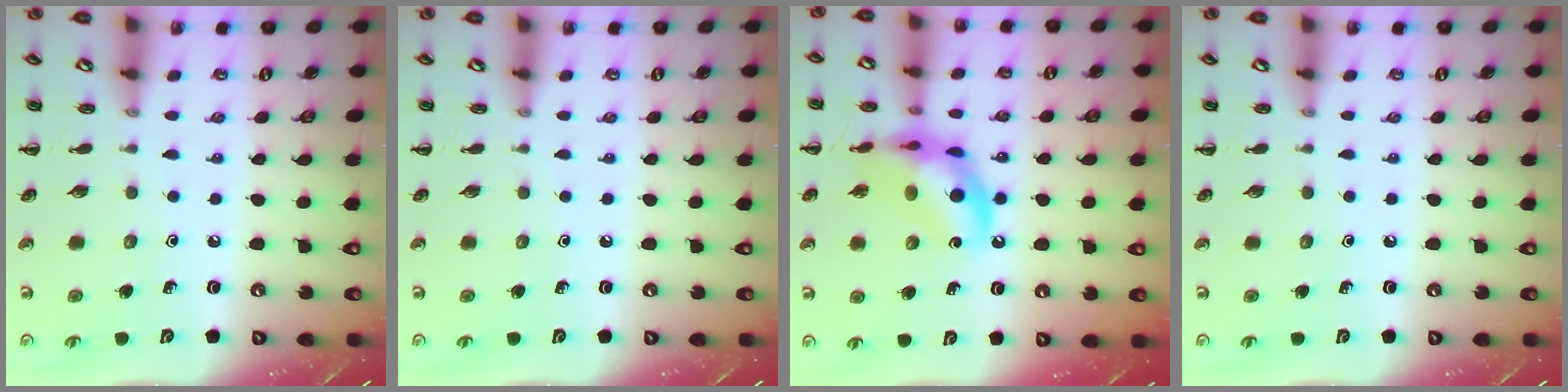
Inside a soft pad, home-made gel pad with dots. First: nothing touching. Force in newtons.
{"total": 0.0}
{"total": 13.9, "press": 13.5, "slide": 3.1}
{"total": 0.0}